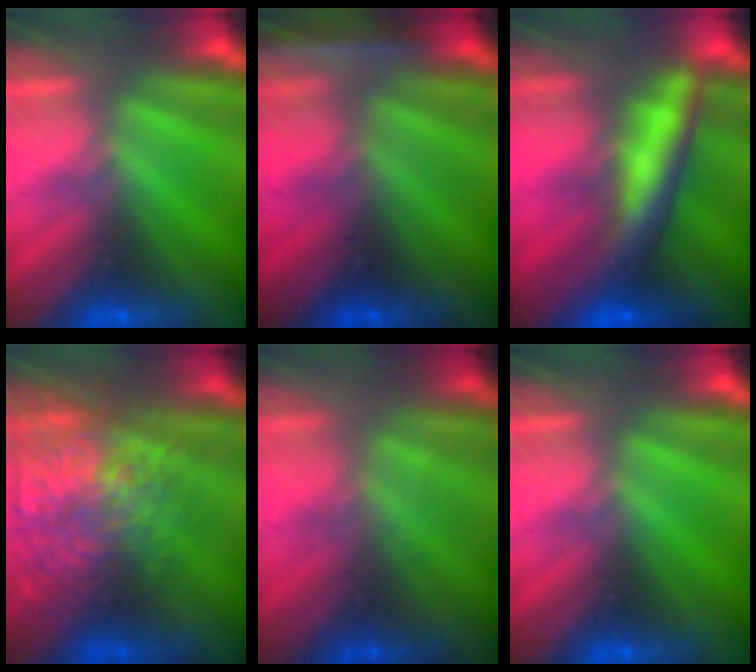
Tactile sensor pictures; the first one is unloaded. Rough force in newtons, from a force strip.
{"total": 1.9}
{"total": 9.0}
{"total": 14.6}
{"total": 1.2}
{"total": 0.0}